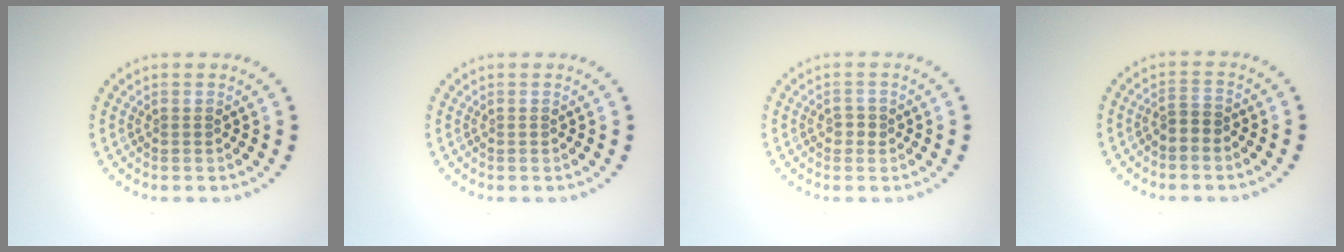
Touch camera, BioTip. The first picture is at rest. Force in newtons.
{"total": 0.0}
{"total": 1.1, "press": 1.1, "slide": 0.2}
{"total": 1.6, "press": 1.4, "slide": 0.8}